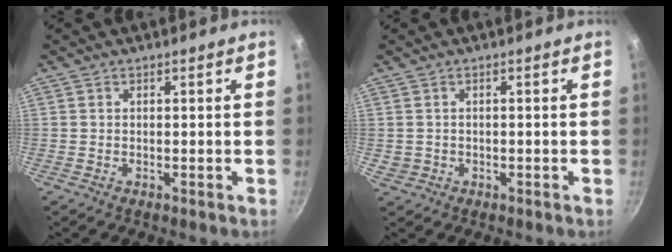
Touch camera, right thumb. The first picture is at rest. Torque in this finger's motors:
{"motor_torque": [0.51, 0.75, 0.42, -0.06, 0.02]}